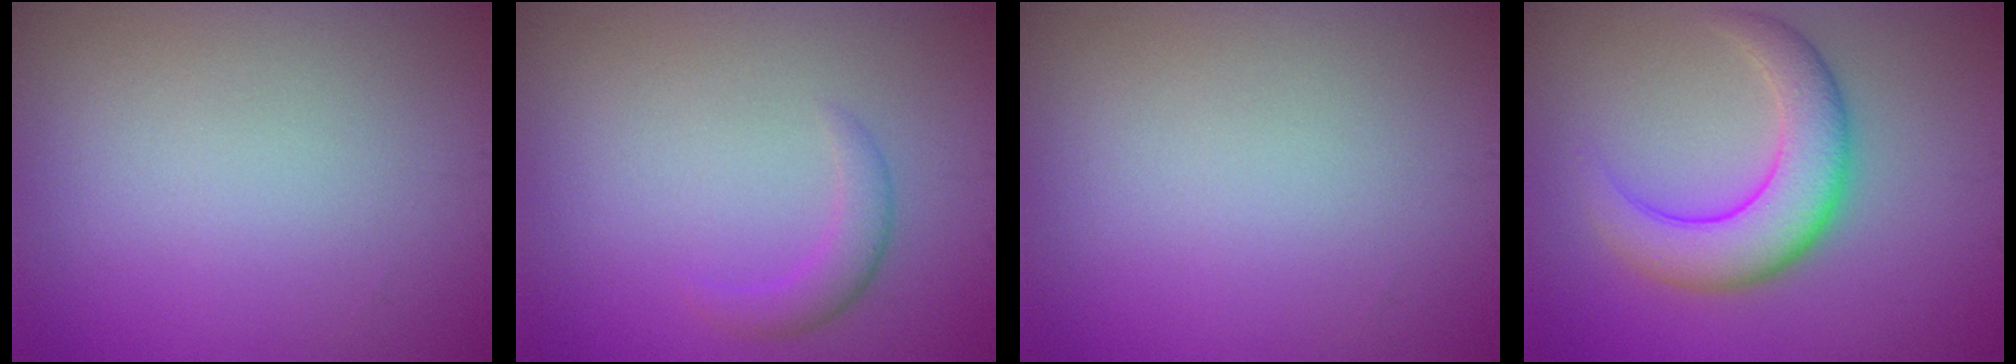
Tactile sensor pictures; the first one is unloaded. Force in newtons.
{"total": 1.8, "press": 1.8, "slide": 0.0}
{"total": 0.0}
{"total": 6.0, "press": 6.0, "slide": 0.2}